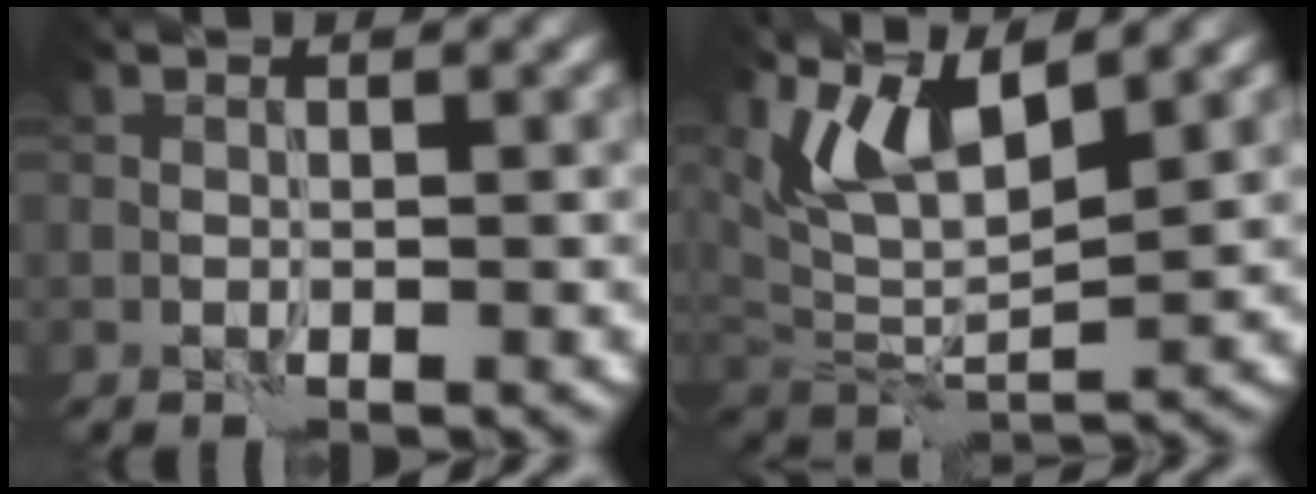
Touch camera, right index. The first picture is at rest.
{"total": 6.8, "force": [4.6, 2.1, 4.6], "torque": [-0.102, -0.003, 0.088]}